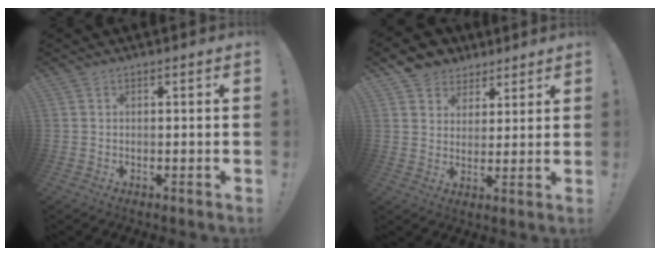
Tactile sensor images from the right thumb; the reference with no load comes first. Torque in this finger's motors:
{"motor_torque": [0.29, 0.31, 0.19, 0.20, 0.00]}